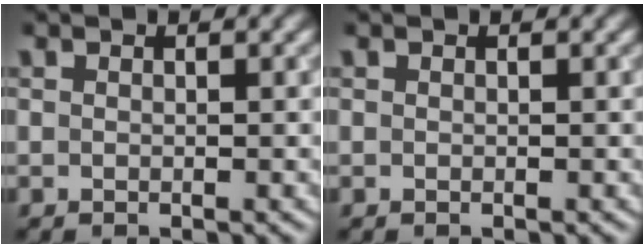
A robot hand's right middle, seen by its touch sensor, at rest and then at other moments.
{"total": 0.0}